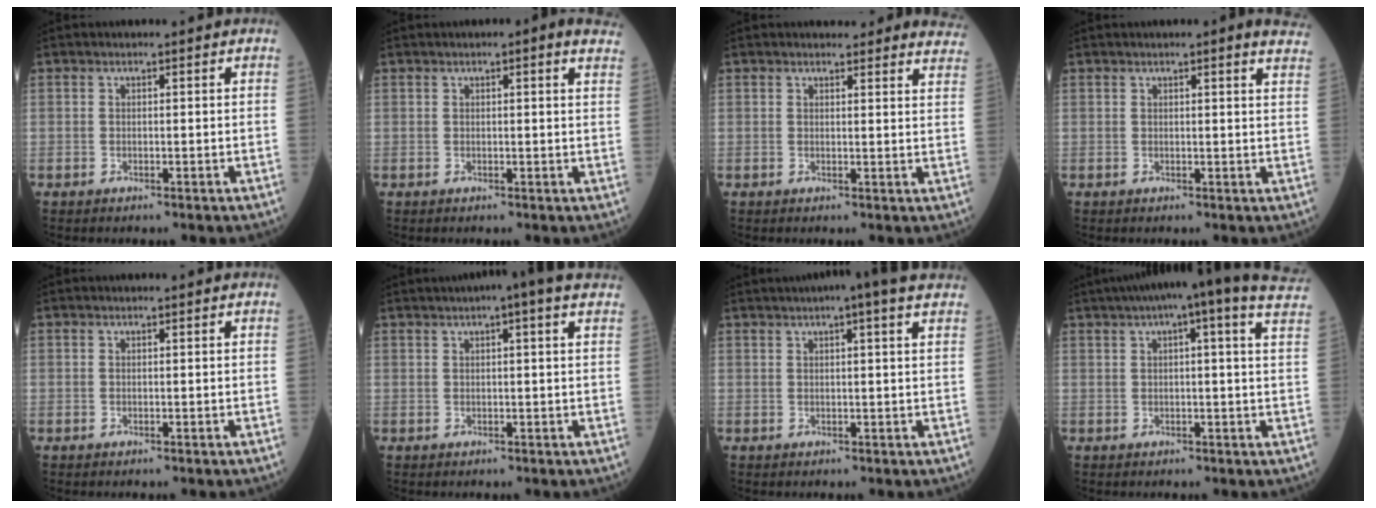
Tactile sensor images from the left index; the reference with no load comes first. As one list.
[{"total": 6.1, "force": [4.7, 1.1, 3.7], "torque": [-0.041, 0.012, 0.045]}, {"total": 12.5, "force": [11.8, 3.1, 2.6], "torque": [0.002, -0.013, 0.115]}, {"total": 8.2, "force": [7.0, 1.0, 4.2], "torque": [-0.043, 0.001, 0.065]}, {"total": 0.0}, {"total": 6.9, "force": [5.0, 0.6, 4.7], "torque": [-0.072, 0.034, 0.070]}, {"total": 8.7, "force": [6.8, 0.6, 5.4], "torque": [-0.082, 0.034, 0.087]}, {"total": 17.8, "force": [14.1, 1.0, 10.8], "torque": [-0.169, 0.040, 0.173]}]